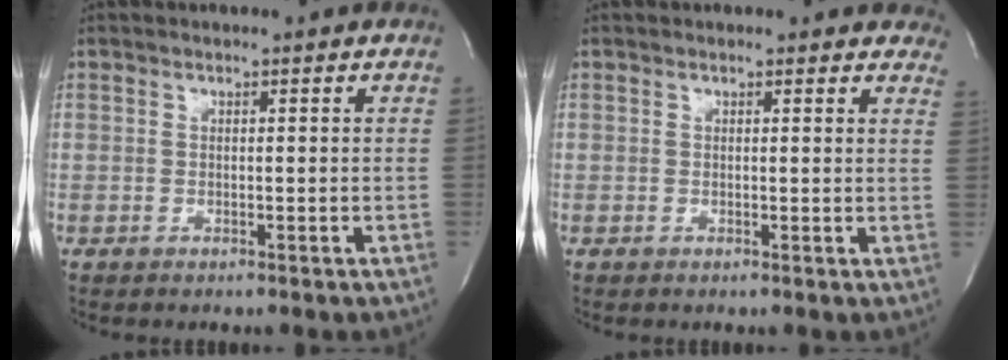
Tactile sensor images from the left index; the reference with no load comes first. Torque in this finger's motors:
{"motor_torque": [0.28, -0.19, 0.05, -0.04]}